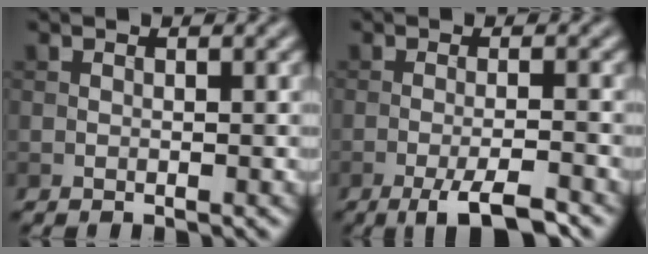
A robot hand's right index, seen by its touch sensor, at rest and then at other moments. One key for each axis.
{"total": 4.7, "fx": -2.8, "fy": 0.9, "fz": 3.7, "tx": -0.060, "ty": -0.001, "tz": -0.050}